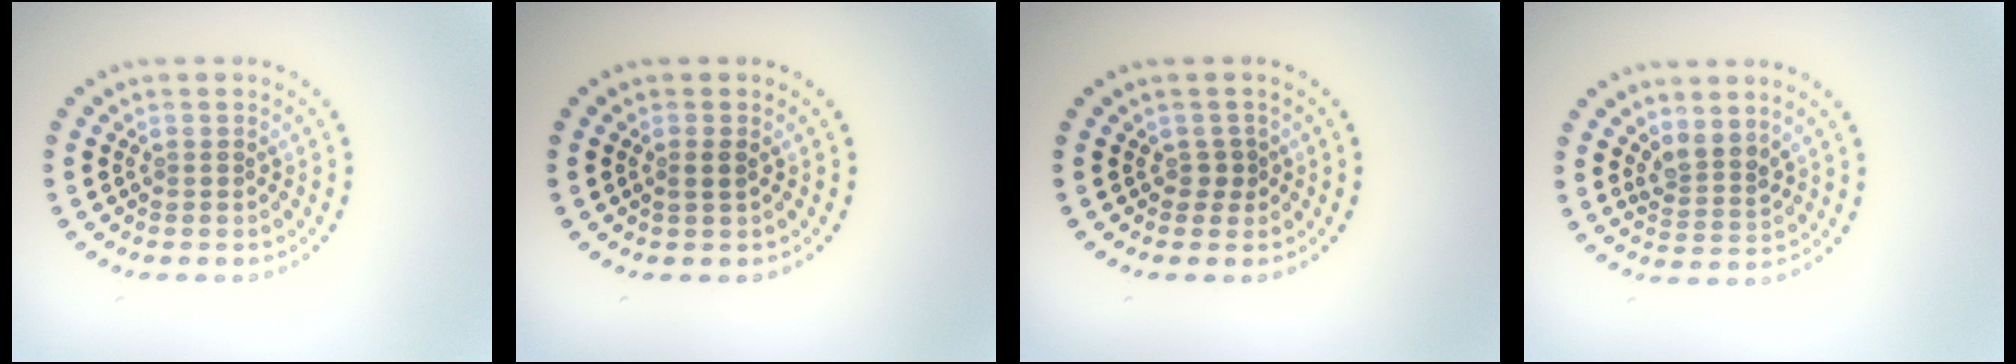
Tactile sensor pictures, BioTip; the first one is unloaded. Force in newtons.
{"total": 1.0, "press": 0.8, "slide": 0.5}
{"total": 0.9, "press": 0.8, "slide": 0.5}
{"total": 2.4, "press": 1.9, "slide": 1.4}